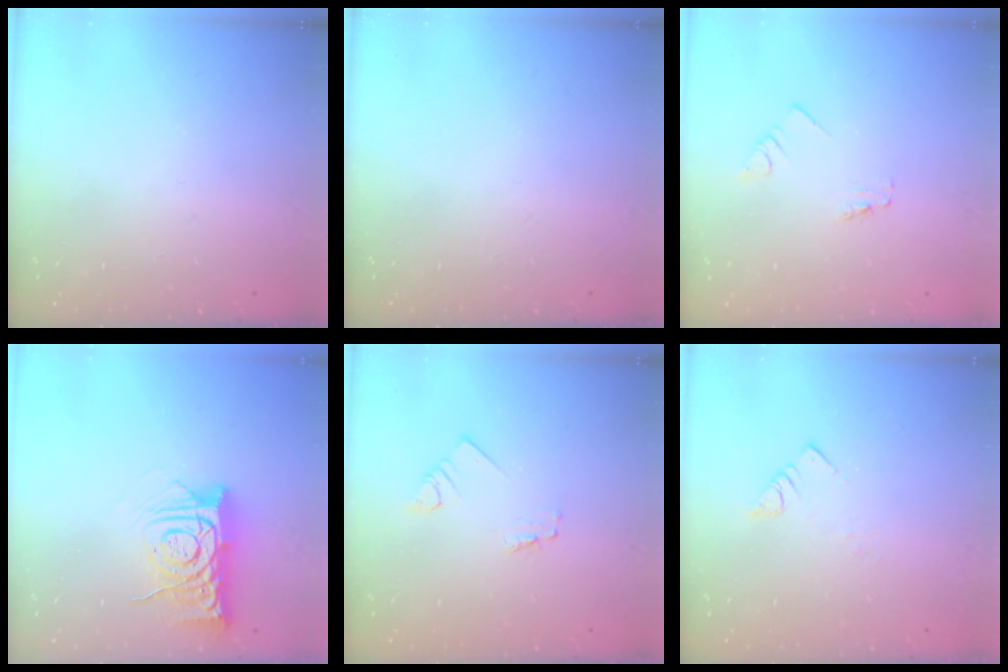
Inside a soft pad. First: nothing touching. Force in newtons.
{"total": 0.0}
{"total": 0.0}
{"total": 12.0, "press": 11.9, "slide": 1.2}
{"total": 1.6, "press": 1.6, "slide": 0.1}
{"total": 3.4, "press": 3.3, "slide": 0.4}